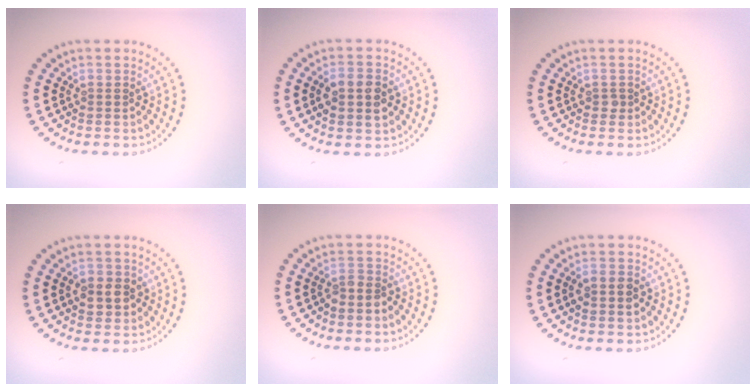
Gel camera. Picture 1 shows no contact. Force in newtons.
{"total": 3.5, "press": 3.5, "slide": 0.2}
{"total": 0.7, "press": 0.5, "slide": 0.5}
{"total": 2.2, "press": 2.2, "slide": 0.3}
{"total": 1.4, "press": 1.1, "slide": 0.9}
{"total": 1.5, "press": 1.5, "slide": 0.1}